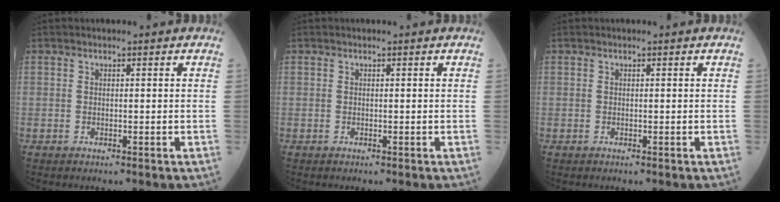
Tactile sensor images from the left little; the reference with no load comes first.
{"total": 0.0}
{"total": 0.0}